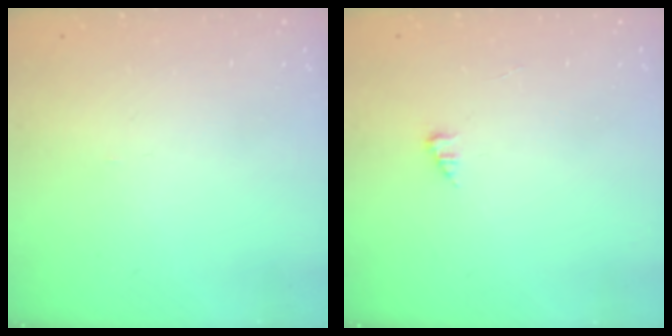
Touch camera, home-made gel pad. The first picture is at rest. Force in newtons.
{"total": 1.6, "press": 1.6, "slide": 0.2}